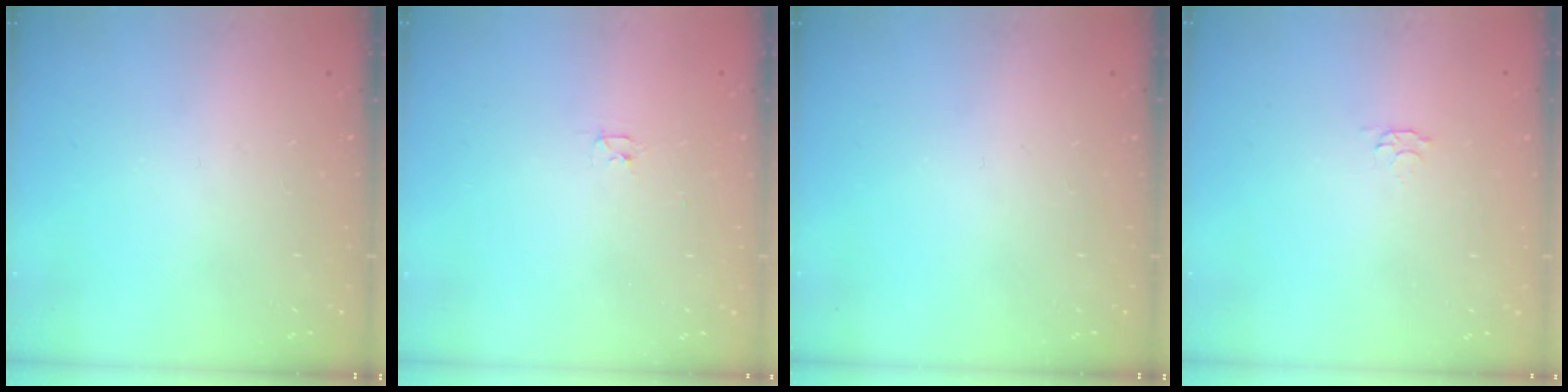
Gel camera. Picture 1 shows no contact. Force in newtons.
{"total": 2.4, "press": 2.3, "slide": 0.4}
{"total": 0.0}
{"total": 2.8, "press": 2.7, "slide": 0.5}